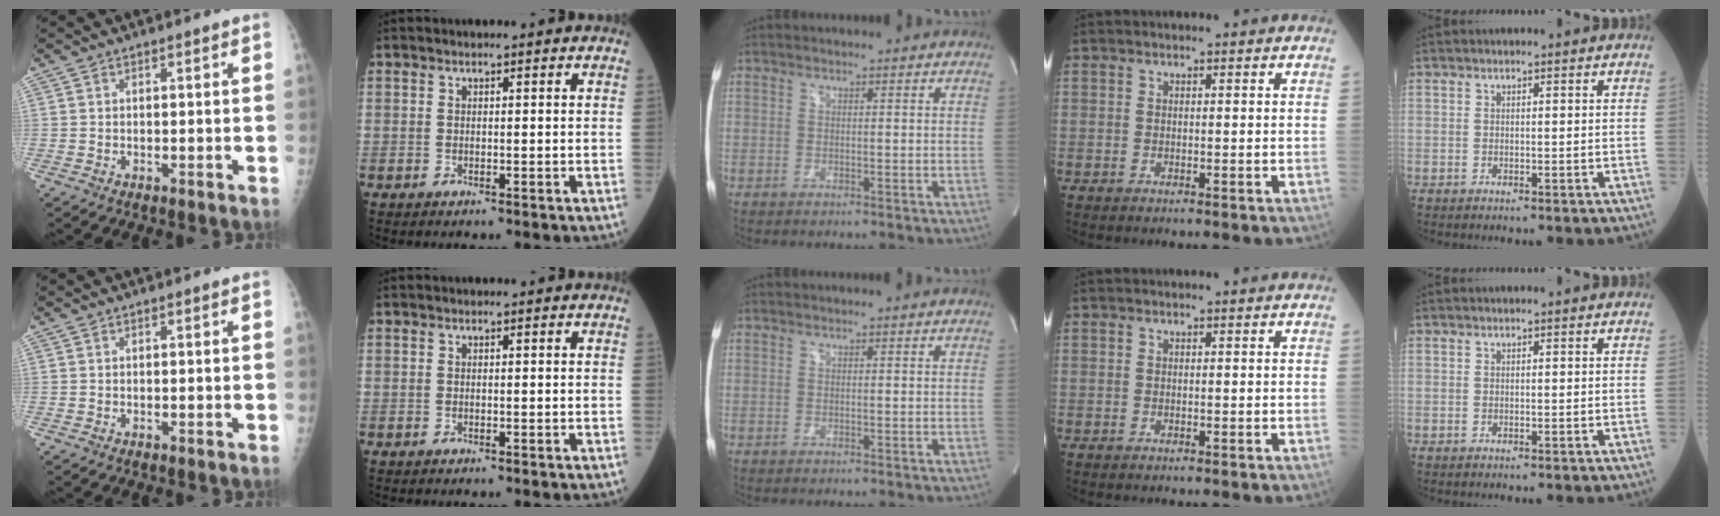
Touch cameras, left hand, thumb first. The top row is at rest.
{}